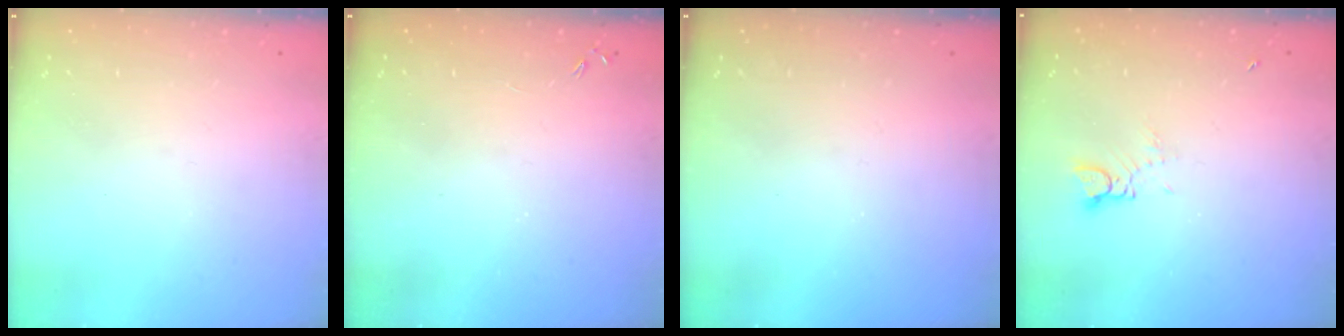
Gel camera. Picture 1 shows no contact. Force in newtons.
{"total": 0.0}
{"total": 0.0}
{"total": 2.1, "press": 2.0, "slide": 0.3}